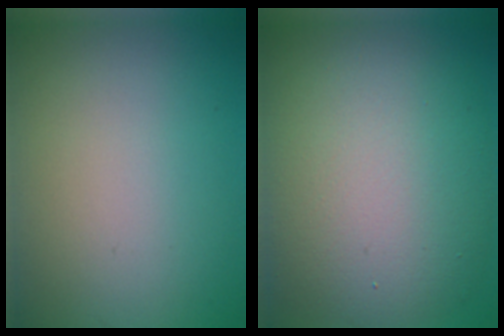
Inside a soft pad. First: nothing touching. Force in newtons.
{"total": 12.4, "press": 12.4, "slide": 0.5}